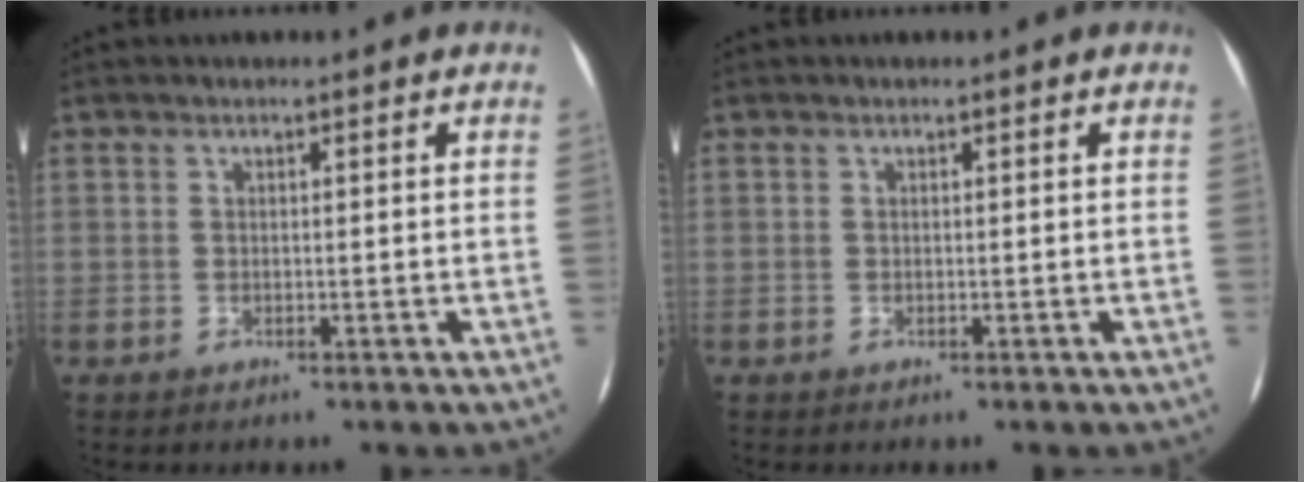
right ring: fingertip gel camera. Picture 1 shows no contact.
{"total": 0.0}